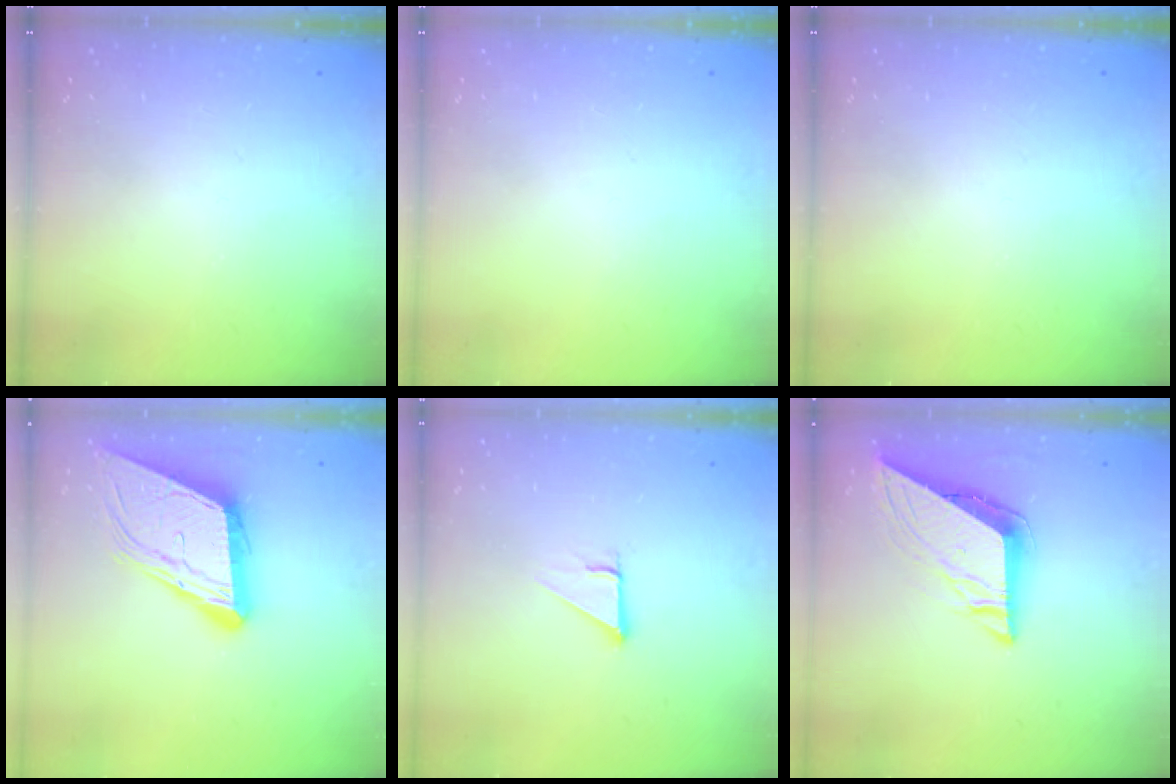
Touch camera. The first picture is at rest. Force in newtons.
{"total": 0.0}
{"total": 0.0}
{"total": 15.9, "press": 15.4, "slide": 4.0}
{"total": 2.9, "press": 2.9, "slide": 0.1}
{"total": 8.8, "press": 8.8, "slide": 0.9}